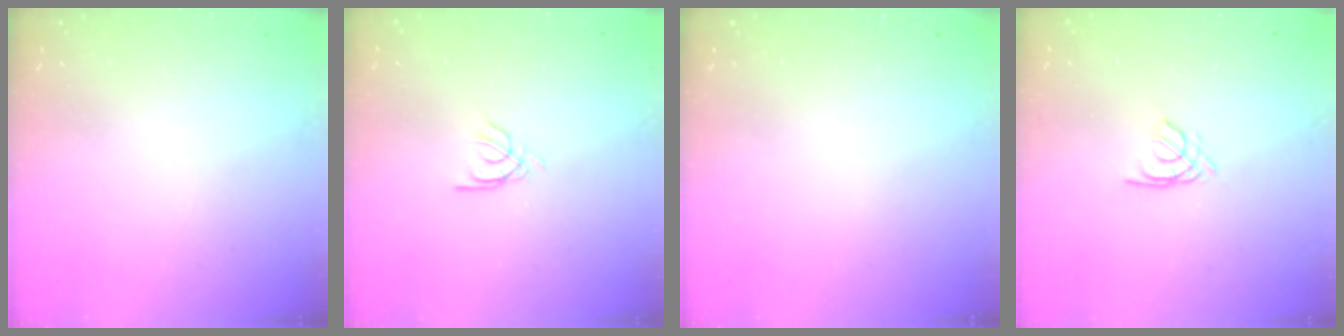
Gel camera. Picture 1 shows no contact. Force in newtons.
{"total": 2.2, "press": 2.2, "slide": 0.2}
{"total": 0.0}
{"total": 1.4, "press": 1.4, "slide": 0.4}